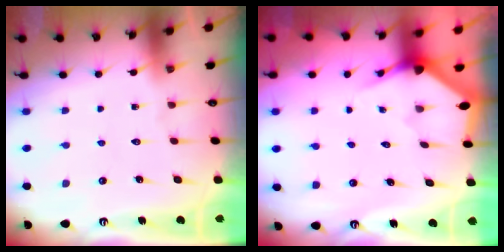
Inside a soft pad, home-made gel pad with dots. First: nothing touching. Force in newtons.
{"total": 3.1, "press": 3.1, "slide": 0.2}